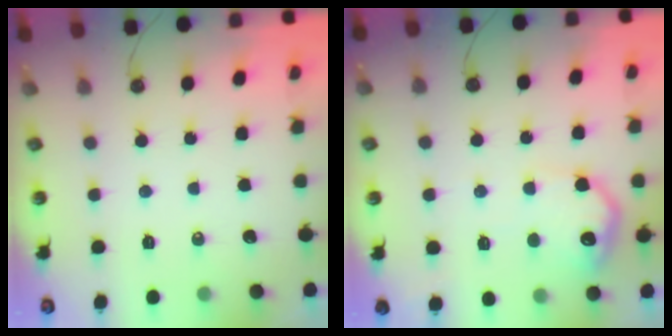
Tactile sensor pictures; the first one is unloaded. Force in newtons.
{"total": 12.2, "press": 12.2, "slide": 0.4}